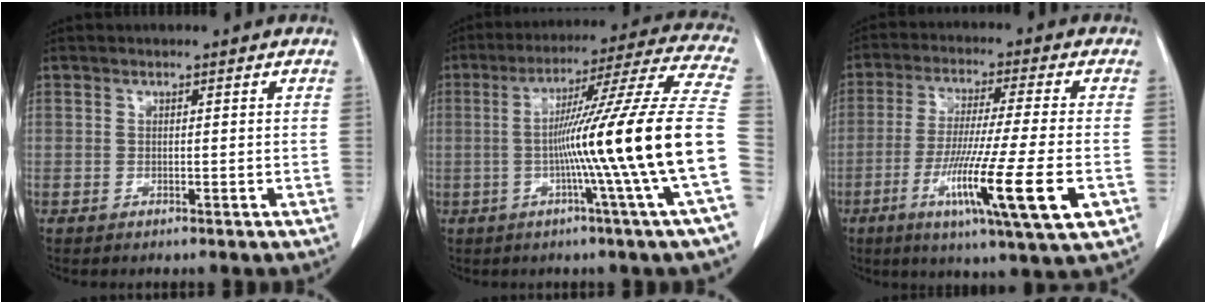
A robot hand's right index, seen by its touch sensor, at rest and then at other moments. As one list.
[{"total": 21.6, "force": [-3.6, -3.4, 21.0], "torque": [-0.275, 0.001, -0.077]}, {"total": 15.7, "force": [-5.3, -0.5, 14.7], "torque": [-0.261, -0.040, -0.091]}]